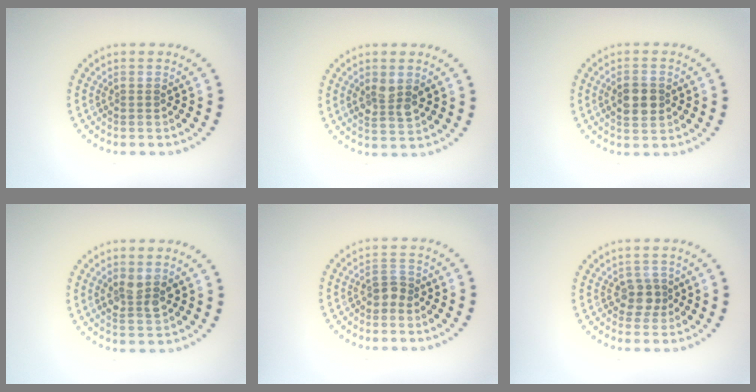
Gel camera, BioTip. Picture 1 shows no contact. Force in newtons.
{"total": 2.8, "press": 2.7, "slide": 0.5}
{"total": 3.4, "press": 3.4, "slide": 0.1}
{"total": 2.8, "press": 2.7, "slide": 0.5}
{"total": 1.5, "press": 1.3, "slide": 0.7}
{"total": 2.0, "press": 1.7, "slide": 1.0}